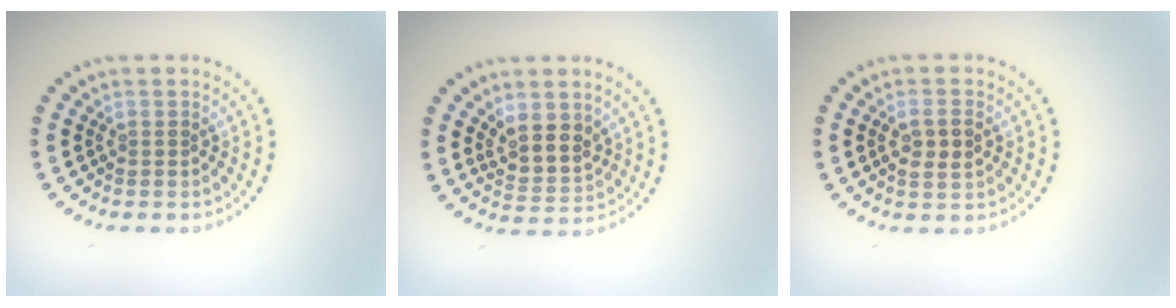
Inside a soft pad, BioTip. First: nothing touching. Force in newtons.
{"total": 3.3, "press": 3.0, "slide": 1.5}
{"total": 2.5, "press": 2.4, "slide": 0.3}